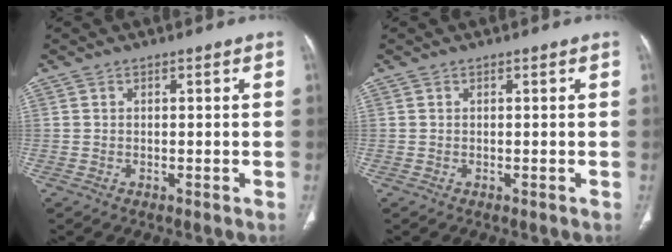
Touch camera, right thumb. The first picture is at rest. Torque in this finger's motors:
{"motor_torque": [-0.15, 0.15, 0.00, 0.00, 0.00]}